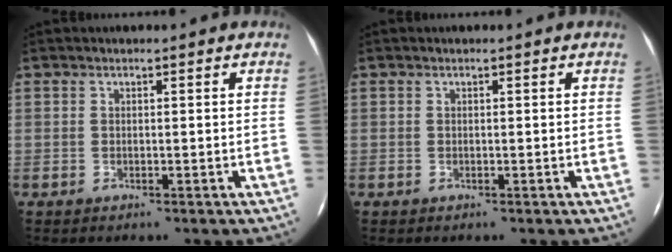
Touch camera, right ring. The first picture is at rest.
{"total": 0.0}